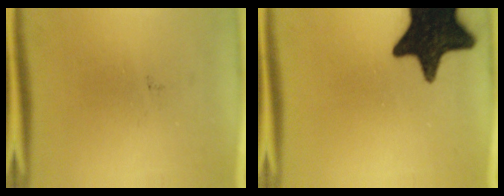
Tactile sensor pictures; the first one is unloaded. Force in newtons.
{"total": 18.8}